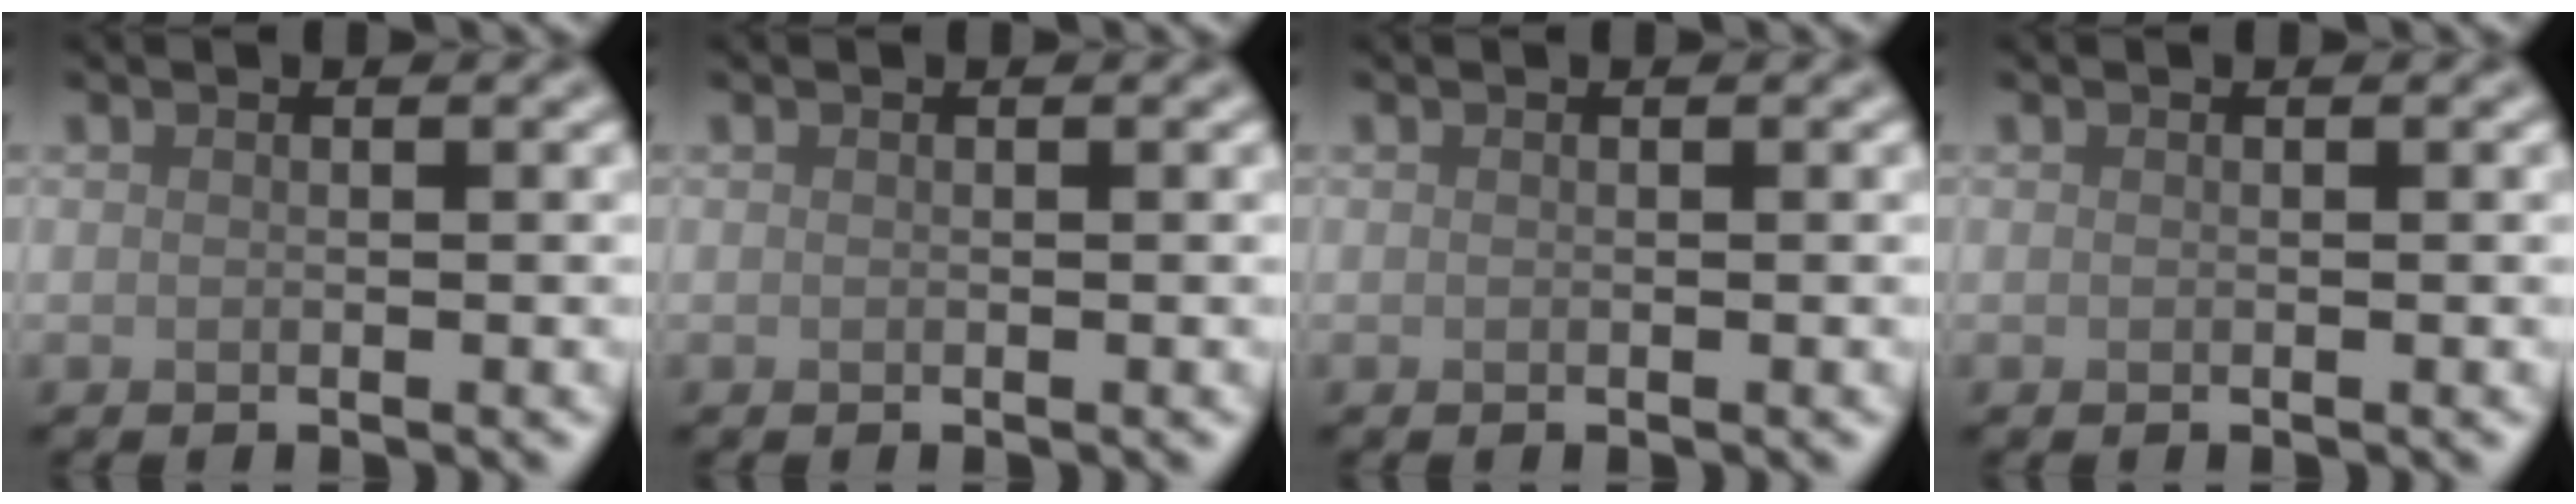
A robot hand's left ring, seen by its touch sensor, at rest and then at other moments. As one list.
[{"total": 0.0}, {"total": 0.0}, {"total": 0.0}]